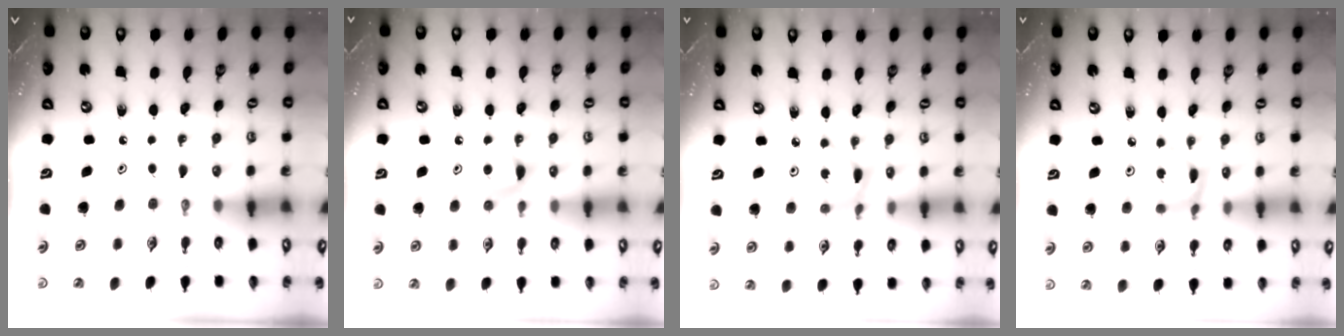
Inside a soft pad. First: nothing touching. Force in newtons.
{"total": 6.5, "press": 6.5, "slide": 0.8}
{"total": 1.5, "press": 1.5, "slide": 0.2}
{"total": 3.4, "press": 3.4, "slide": 0.3}